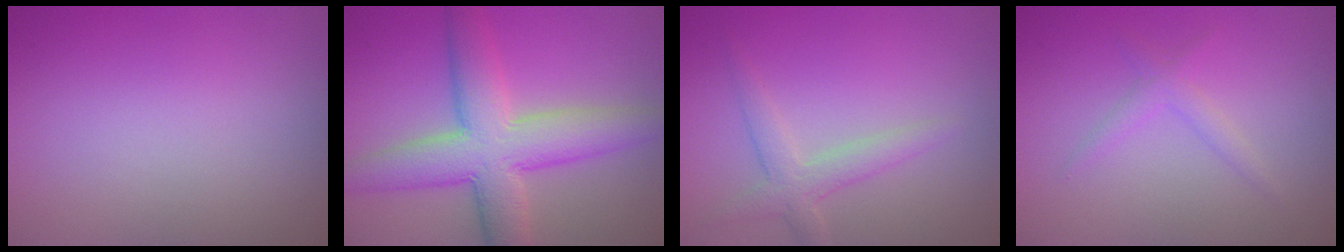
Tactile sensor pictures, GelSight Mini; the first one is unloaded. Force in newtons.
{"total": 8.1, "press": 8.1, "slide": 0.4}
{"total": 2.4, "press": 2.4, "slide": 0.1}
{"total": 1.4, "press": 1.4, "slide": 0.0}